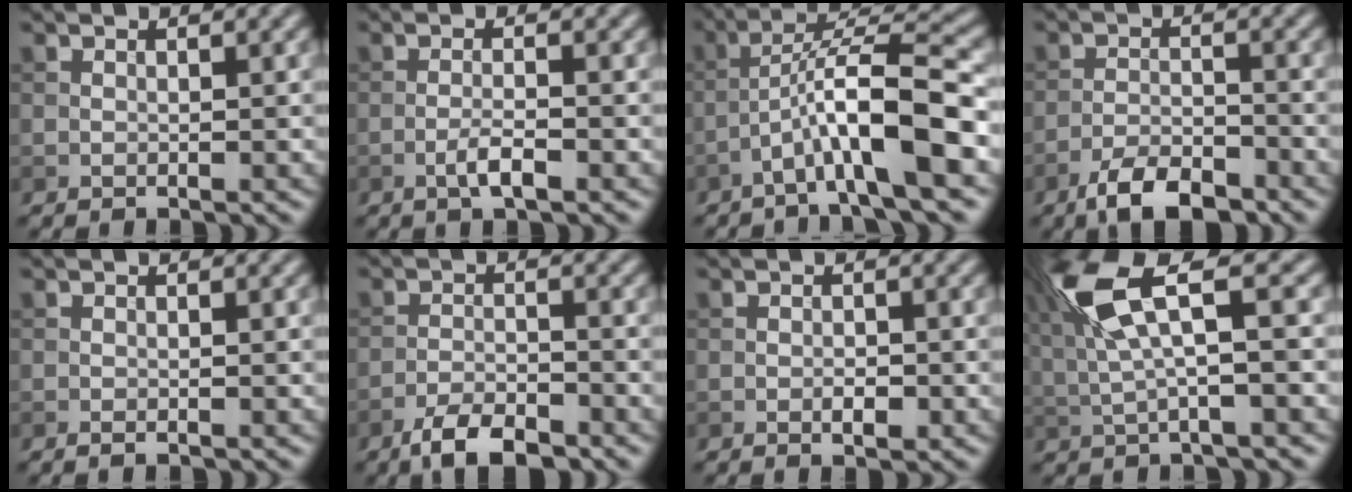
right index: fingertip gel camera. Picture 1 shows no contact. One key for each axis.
{"total": 2.4, "fx": -1.2, "fy": 0.5, "fz": 2.0, "tx": -0.040, "ty": 0.005, "tz": -0.025}
{"total": 8.5, "fx": -3.4, "fy": 1.3, "fz": 7.7, "tx": -0.126, "ty": 0.024, "tz": -0.062}
{"total": 5.3, "fx": -3.9, "fy": 1.8, "fz": 3.0, "tx": -0.050, "ty": 0.000, "tz": -0.073}
{"total": 0.7, "fx": -0.4, "fy": 0.2, "fz": 0.5, "tx": -0.006, "ty": -0.001, "tz": -0.007}
{"total": 4.6, "fx": -3.4, "fy": 1.6, "fz": 2.7, "tx": -0.047, "ty": 0.000, "tz": -0.066}
{"total": 1.6, "fx": -0.6, "fy": 0.8, "fz": 1.3, "tx": -0.019, "ty": 0.001, "tz": -0.010}
{"total": 7.6, "fx": 2.3, "fy": 2.0, "fz": 7.0, "tx": -0.143, "ty": 0.016, "tz": 0.043}